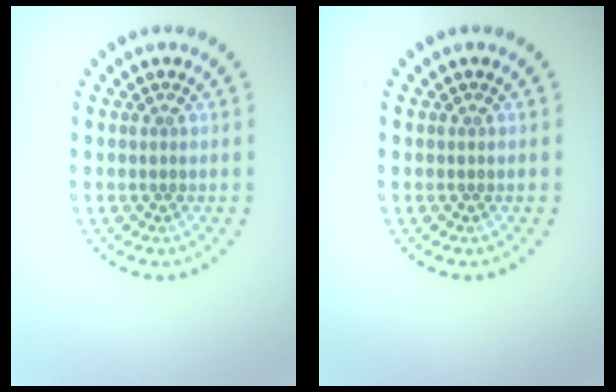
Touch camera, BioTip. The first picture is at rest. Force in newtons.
{"total": 0.0}